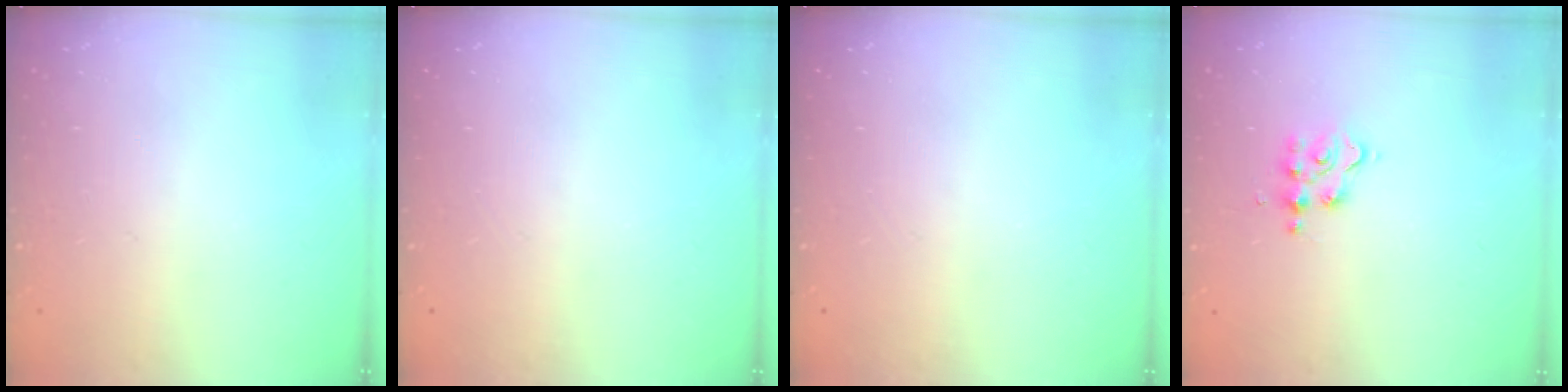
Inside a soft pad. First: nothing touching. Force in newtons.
{"total": 0.0}
{"total": 0.0}
{"total": 3.3, "press": 3.3, "slide": 0.2}